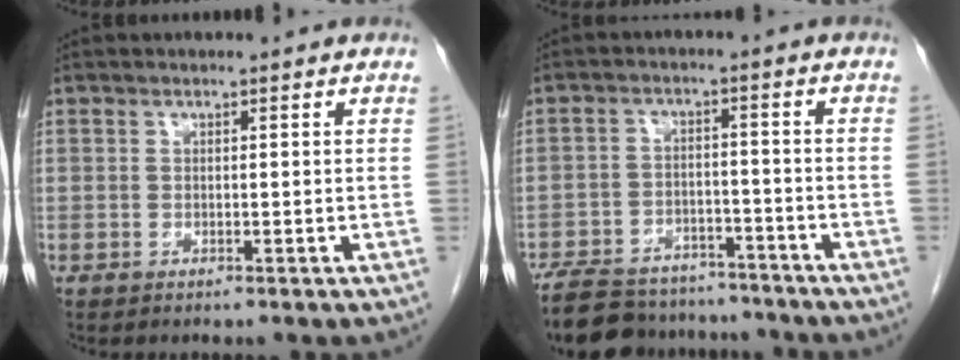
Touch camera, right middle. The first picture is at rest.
{"total": 15.7, "force": [-13.8, 5.5, 5.0], "torque": [-0.105, 0.006, -0.200]}